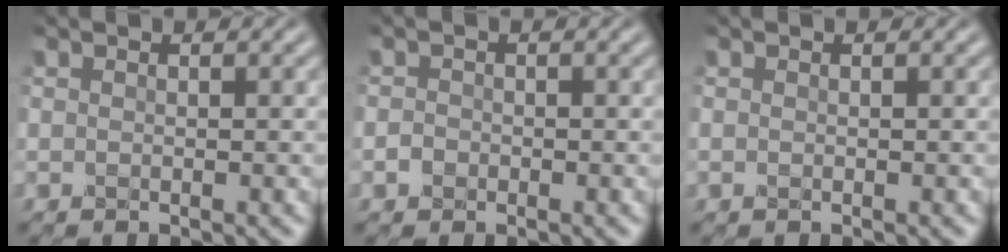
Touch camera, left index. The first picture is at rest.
{"total": 1.0, "force": [-0.5, 0.8, 0.2], "torque": [0.000, -0.001, -0.016]}
{"total": 0.0}